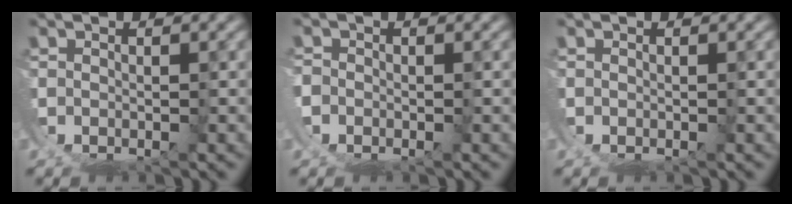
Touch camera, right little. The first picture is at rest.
{"total": 1.2, "force": [-0.6, 1.0, 0.1], "torque": [-0.008, -0.008, -0.011]}
{"total": 0.0}